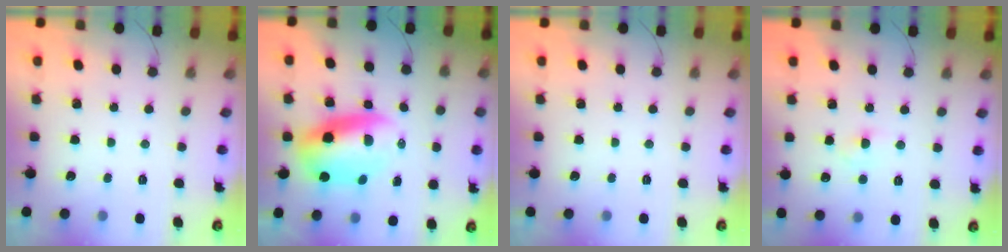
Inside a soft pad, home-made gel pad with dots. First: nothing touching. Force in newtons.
{"total": 10.8, "press": 10.4, "slide": 2.7}
{"total": 0.0}
{"total": 2.1, "press": 1.9, "slide": 0.9}